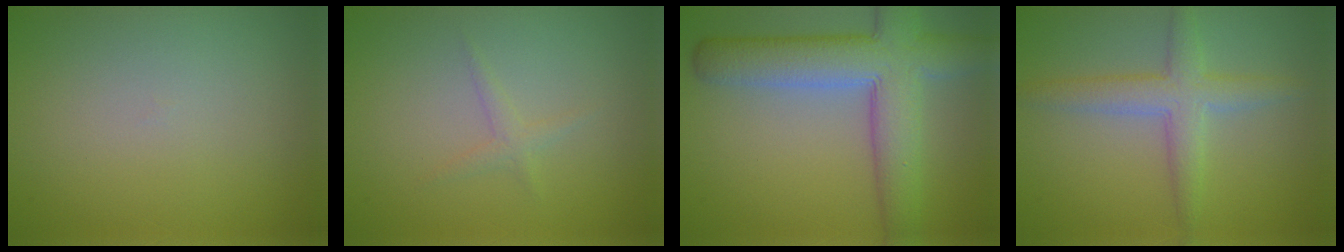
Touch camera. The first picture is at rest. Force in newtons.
{"total": 1.0, "press": 1.0, "slide": 0.1}
{"total": 8.4, "press": 8.4, "slide": 0.6}
{"total": 3.7, "press": 3.7, "slide": 0.1}